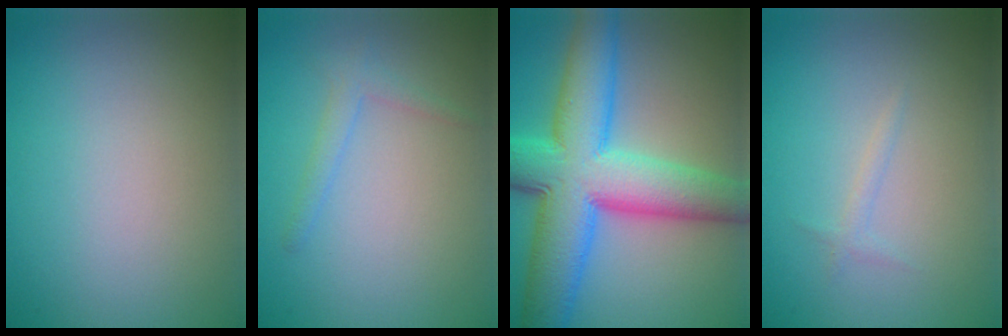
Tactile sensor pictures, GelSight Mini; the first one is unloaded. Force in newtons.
{"total": 1.4, "press": 1.4, "slide": 0.1}
{"total": 12.0, "press": 12.0, "slide": 0.1}
{"total": 0.7, "press": 0.7, "slide": 0.1}